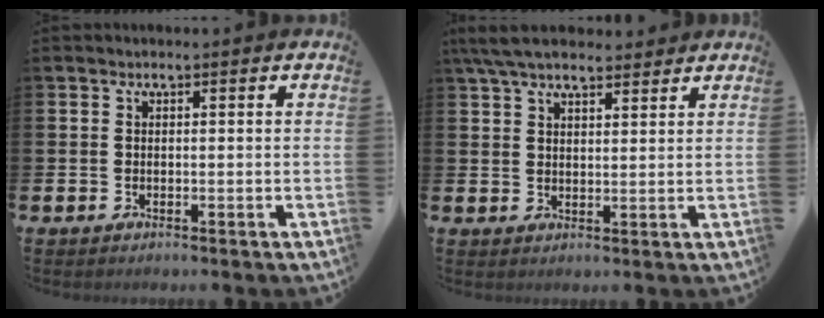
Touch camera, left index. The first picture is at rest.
{"total": 5.9, "force": [5.3, 1.6, 2.0], "torque": [-0.061, -0.009, 0.100]}